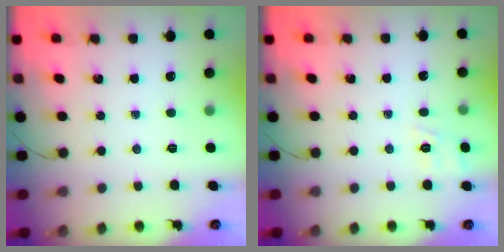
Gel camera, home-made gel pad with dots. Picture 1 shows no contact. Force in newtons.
{"total": 3.6, "press": 3.2, "slide": 1.7}